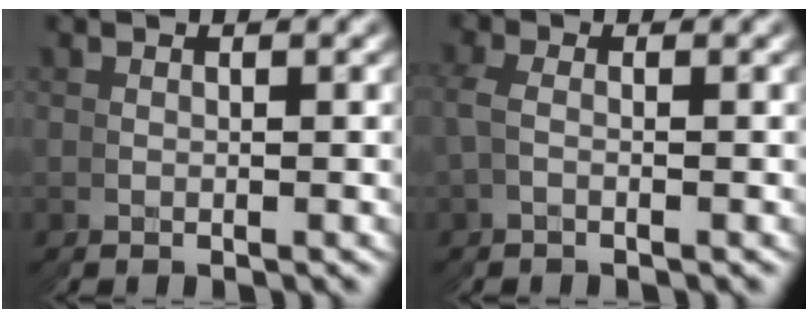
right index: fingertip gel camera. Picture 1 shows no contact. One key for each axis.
{"total": 0.8, "fx": 0.5, "fy": 0.5, "fz": -0.5, "tx": -0.007, "ty": 0.007, "tz": 0.002}